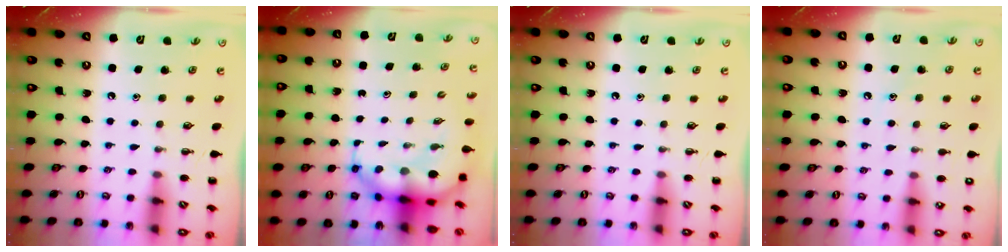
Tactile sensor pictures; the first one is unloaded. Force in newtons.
{"total": 8.1, "press": 7.7, "slide": 2.4}
{"total": 0.0}
{"total": 7.7, "press": 7.5, "slide": 1.7}